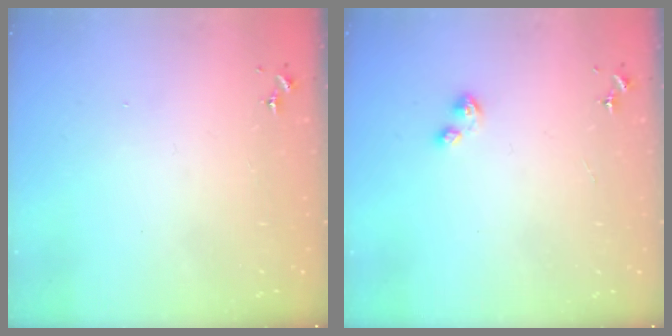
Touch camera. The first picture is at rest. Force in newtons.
{"total": 2.2, "press": 2.2, "slide": 0.2}